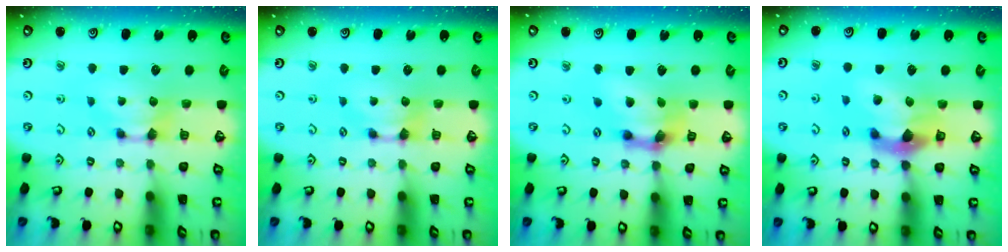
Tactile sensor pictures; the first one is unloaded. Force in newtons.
{"total": 0.0}
{"total": 7.7, "press": 7.2, "slide": 2.8}
{"total": 6.3, "press": 5.9, "slide": 2.2}